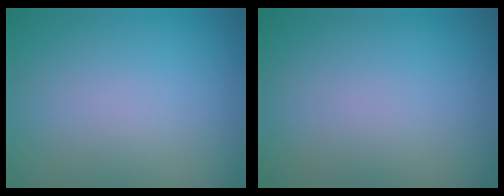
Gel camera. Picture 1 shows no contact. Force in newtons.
{"total": 0.0}